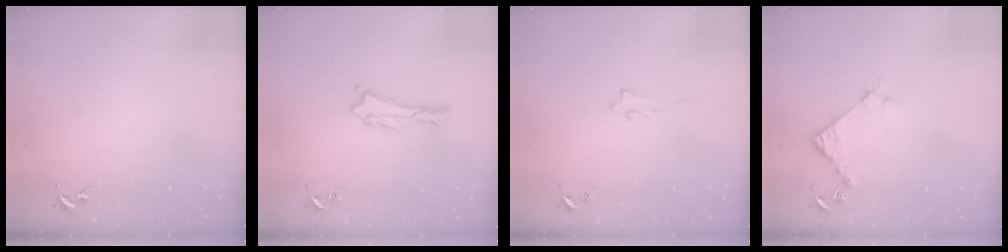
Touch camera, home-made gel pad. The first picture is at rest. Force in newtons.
{"total": 0.6, "press": 0.5, "slide": 0.1}
{"total": 0.6, "press": 0.6, "slide": 0.1}
{"total": 4.5, "press": 4.5, "slide": 0.4}